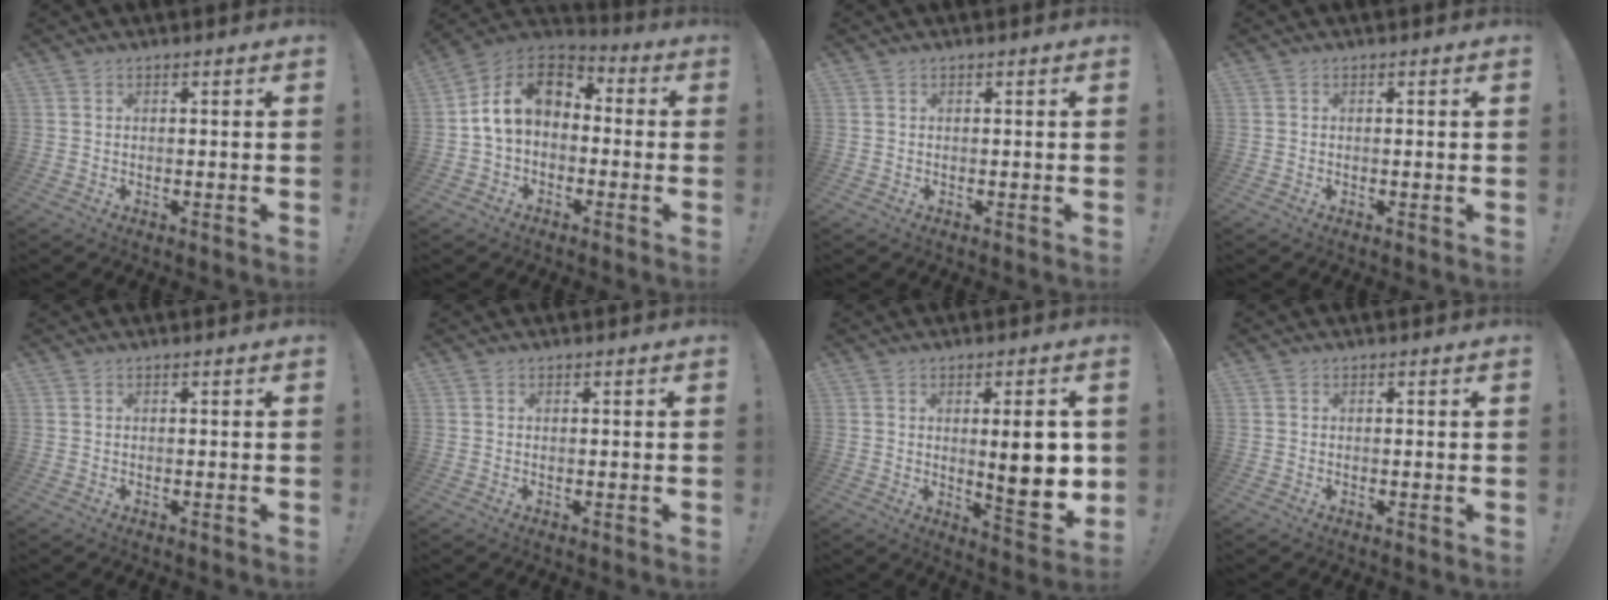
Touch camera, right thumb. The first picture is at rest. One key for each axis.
{"total": 14.1, "fx": 2.1, "fy": 9.6, "fz": 10.1, "tx": -0.160, "ty": 0.014, "tz": 0.043}
{"total": 0.0}
{"total": 0.0}
{"total": 0.0}
{"total": 0.0}
{"total": 12.8, "fx": 1.6, "fy": 3.3, "fz": 12.2, "tx": -0.152, "ty": -0.017, "tz": 0.023}
{"total": 0.0}